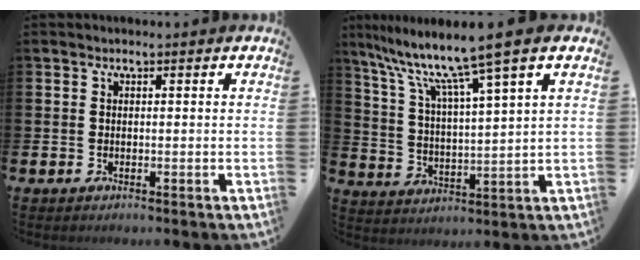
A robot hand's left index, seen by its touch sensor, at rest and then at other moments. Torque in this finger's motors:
{"motor_torque": [1.59, -0.55, 1.05, 0.21]}